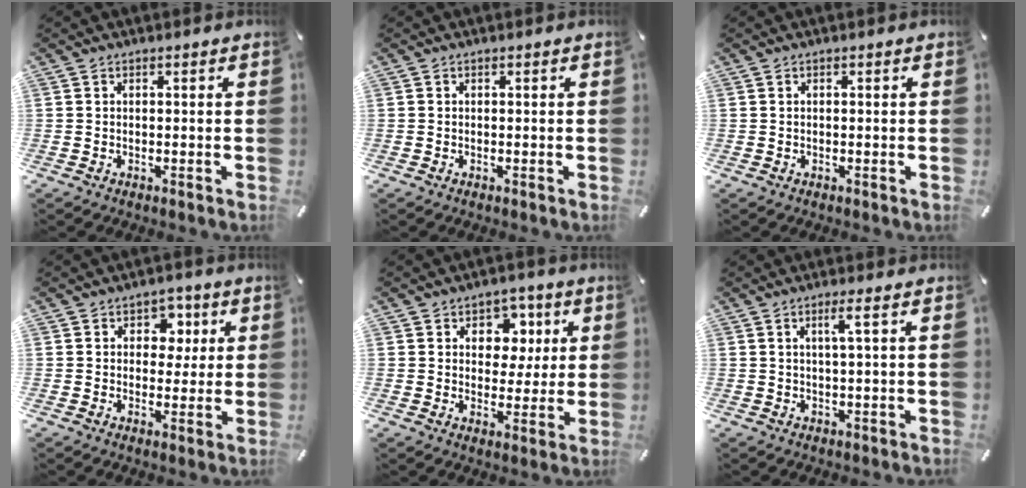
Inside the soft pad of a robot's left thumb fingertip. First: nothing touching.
{"total": 0.0}
{"total": 0.0}
{"total": 6.4, "force": [1.8, 5.3, 3.2], "torque": [-0.028, -0.004, 0.023]}
{"total": 8.4, "force": [2.7, 7.2, 3.3], "torque": [-0.035, -0.011, 0.045]}
{"total": 3.5, "force": [1.1, 0.0, 3.3], "torque": [-0.065, -0.002, 0.015]}